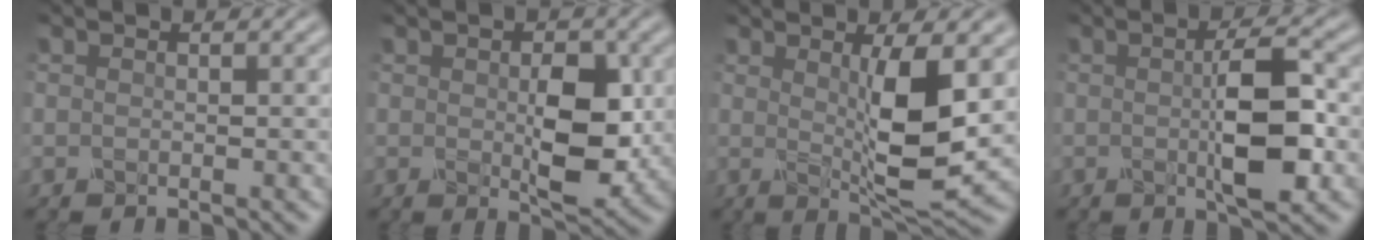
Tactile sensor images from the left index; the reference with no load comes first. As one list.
[{"total": 5.2, "force": [-0.2, 2.3, 4.6], "torque": [-0.077, -0.001, 0.003]}, {"total": 6.2, "force": [0.6, 1.0, 6.0], "torque": [-0.102, -0.008, 0.019]}, {"total": 6.1, "force": [-0.4, 1.2, 6.0], "torque": [-0.103, 0.008, -0.006]}]